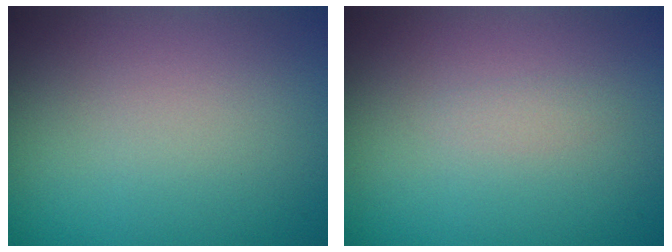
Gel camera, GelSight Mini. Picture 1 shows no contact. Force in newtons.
{"total": 0.6, "press": 0.6, "slide": 0.0}